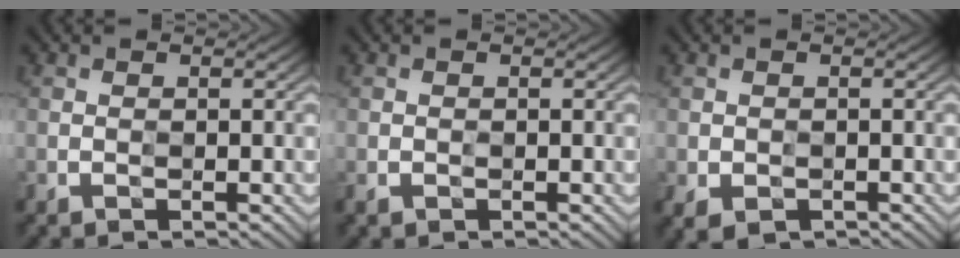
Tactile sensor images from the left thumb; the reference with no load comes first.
{"total": 1.3, "force": [-0.6, 1.0, 0.5], "torque": [-0.011, -0.006, -0.011]}
{"total": 1.4, "force": [-0.5, 1.2, 0.5], "torque": [-0.012, -0.009, -0.006]}